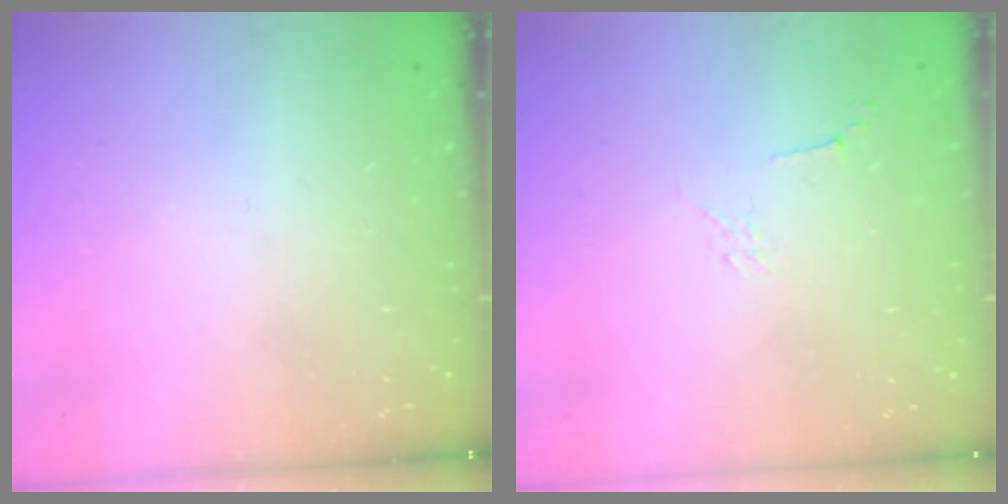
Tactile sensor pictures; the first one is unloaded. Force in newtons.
{"total": 3.3, "press": 3.2, "slide": 0.8}